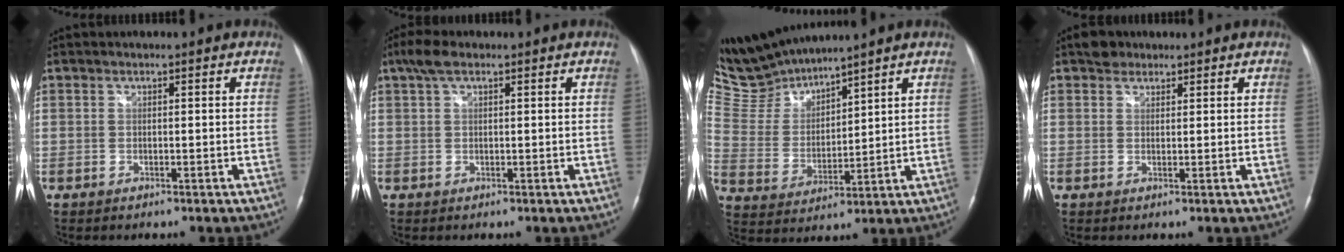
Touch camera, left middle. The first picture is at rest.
{"total": 3.4, "force": [2.1, 1.3, 2.4], "torque": [-0.055, 0.020, 0.040]}
{"total": 8.8, "force": [8.8, -0.2, 0.3], "torque": [-0.037, 0.009, 0.200]}
{"total": 2.4, "force": [1.7, 1.6, 0.4], "torque": [-0.007, 0.006, 0.025]}